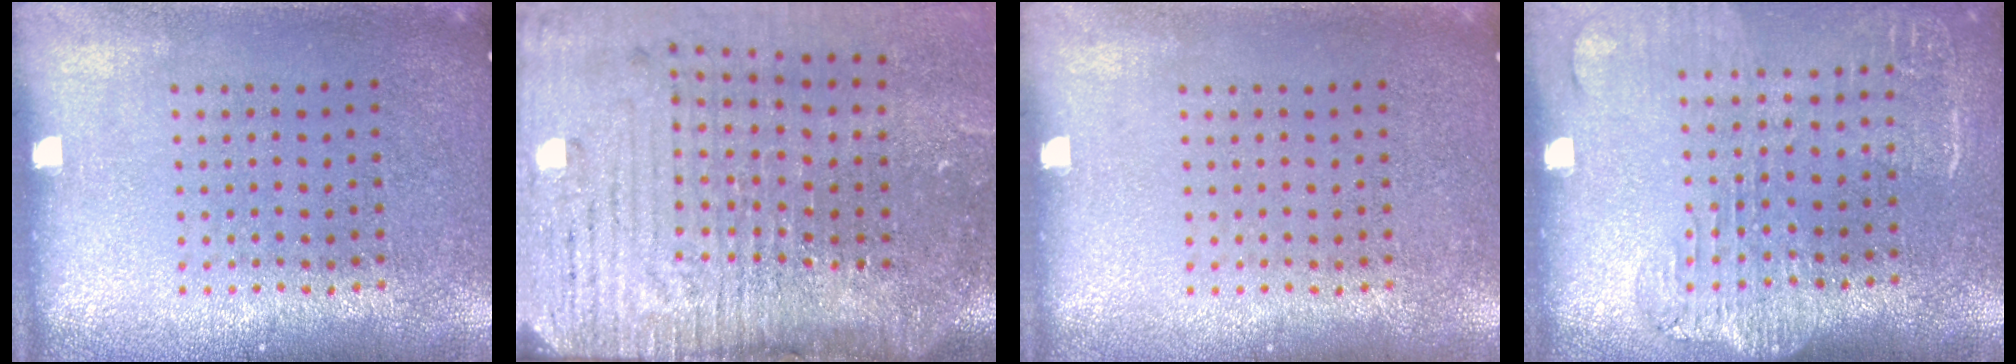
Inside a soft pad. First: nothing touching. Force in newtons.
{"total": 5.2, "press": 4.3, "slide": 2.9}
{"total": 0.0}
{"total": 1.8, "press": 1.5, "slide": 0.9}